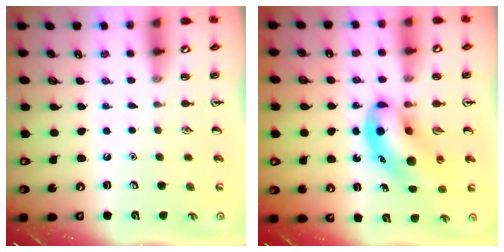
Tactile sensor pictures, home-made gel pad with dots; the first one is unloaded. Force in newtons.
{"total": 11.1, "press": 10.6, "slide": 3.1}